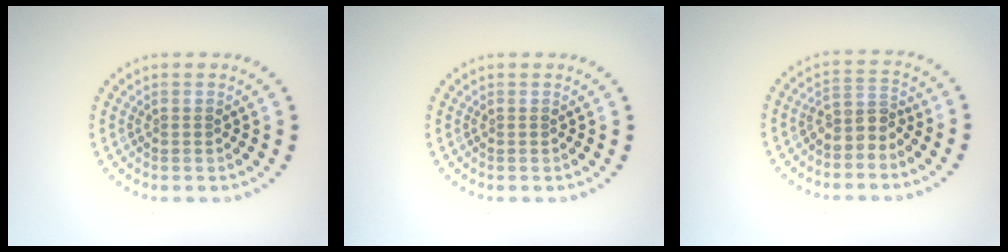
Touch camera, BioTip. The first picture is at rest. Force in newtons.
{"total": 0.0}
{"total": 2.5, "press": 1.9, "slide": 1.5}